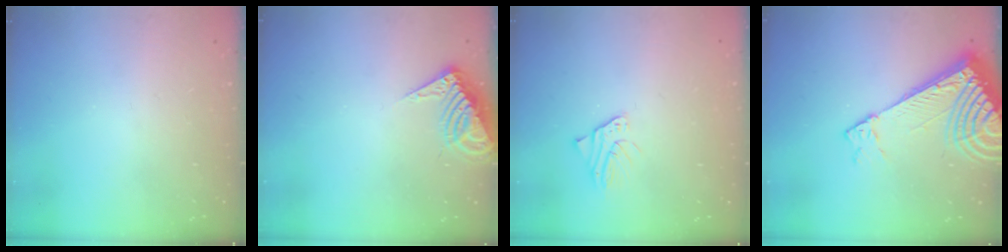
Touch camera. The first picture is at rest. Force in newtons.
{"total": 8.0, "press": 8.0, "slide": 0.4}
{"total": 2.7, "press": 2.6, "slide": 0.3}
{"total": 14.0, "press": 14.0, "slide": 1.4}